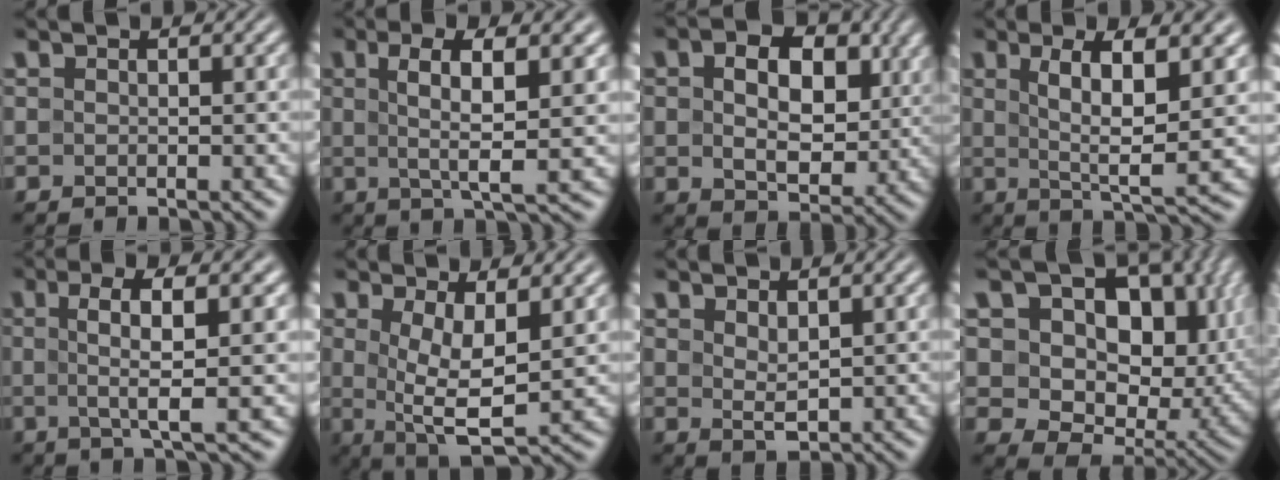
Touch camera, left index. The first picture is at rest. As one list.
[{"total": 6.1, "force": [1.3, 1.4, 5.8], "torque": [-0.097, 0.001, 0.020]}, {"total": 8.0, "force": [1.8, 5.3, 5.8], "torque": [-0.092, -0.005, 0.030]}, {"total": 7.3, "force": [1.8, 2.0, 6.8], "torque": [-0.111, -0.001, 0.031]}, {"total": 5.8, "force": [0.6, 1.1, 5.7], "torque": [-0.093, 0.006, 0.008]}, {"total": 5.7, "force": [0.8, 1.9, 5.3], "torque": [-0.097, -0.011, 0.019]}, {"total": 1.8, "force": [1.1, 0.7, 1.3], "torque": [-0.028, -0.004, 0.025]}, {"total": 13.8, "force": [3.9, 9.6, 9.0], "torque": [-0.152, 0.002, 0.075]}]